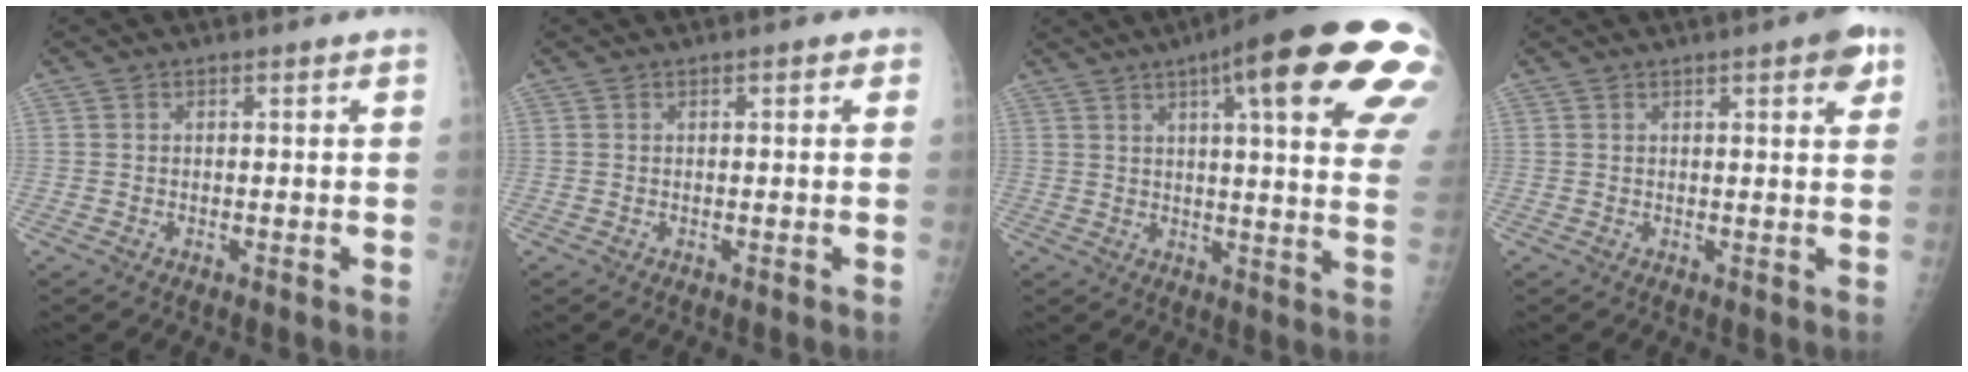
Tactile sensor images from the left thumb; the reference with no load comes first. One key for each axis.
{"total": 1.3, "fx": 0.5, "fy": 0.7, "fz": 1.0, "tx": -0.008, "ty": 0.002, "tz": 0.004}
{"total": 26.3, "fx": 12.6, "fy": 5.2, "fz": 22.5, "tx": -0.239, "ty": -0.012, "tz": 0.156}
{"total": 4.5, "fx": 2.3, "fy": 1.2, "fz": 3.7, "tx": -0.035, "ty": -0.006, "tz": 0.024}